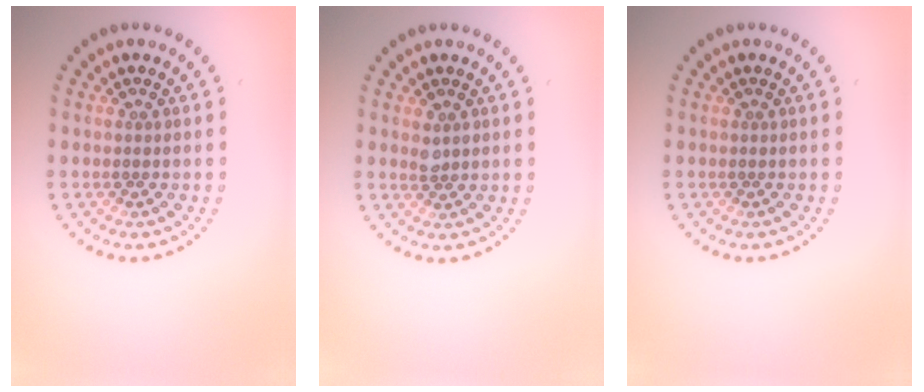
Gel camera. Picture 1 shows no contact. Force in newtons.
{"total": 1.1, "press": 1.1, "slide": 0.3}
{"total": 0.0}